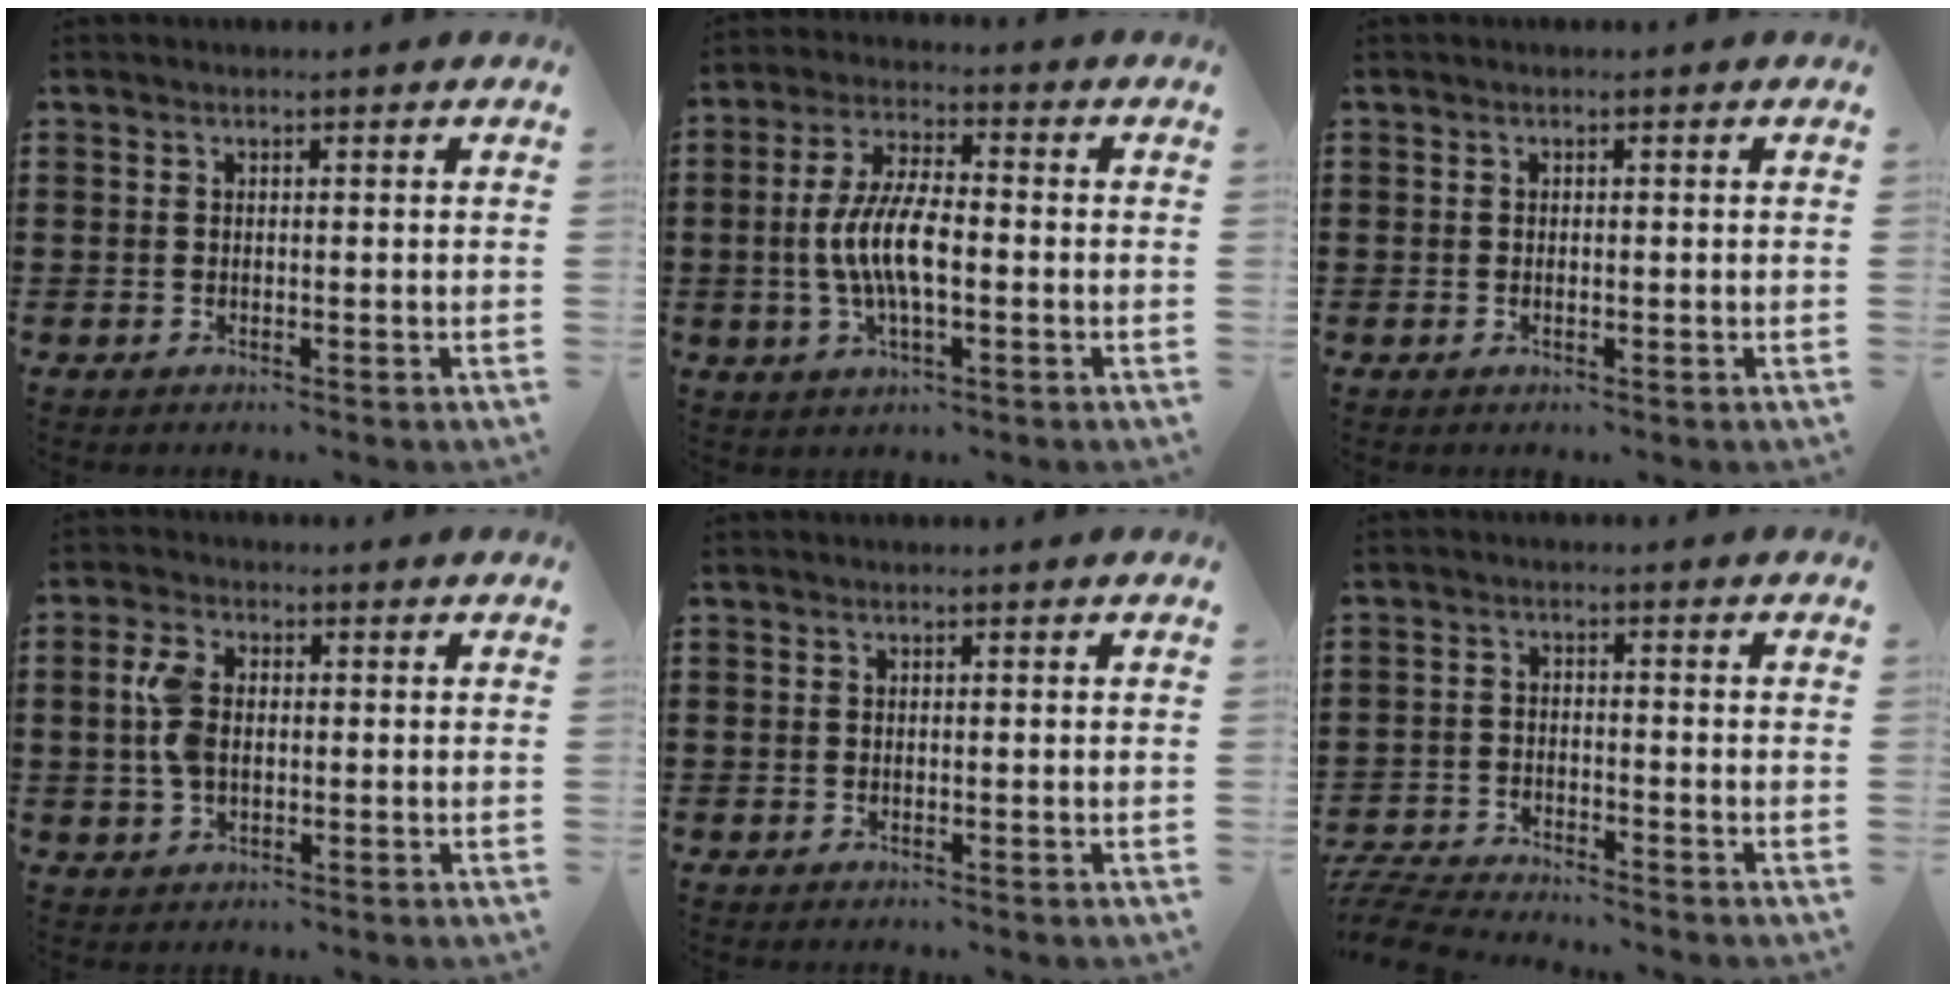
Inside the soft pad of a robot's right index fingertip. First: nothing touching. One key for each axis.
{"total": 8.6, "fx": -1.3, "fy": 3.1, "fz": 7.9, "tx": -0.179, "ty": -0.009, "tz": -0.033}
{"total": 0.6, "fx": -0.1, "fy": 0.3, "fz": 0.5, "tx": -0.011, "ty": -0.001, "tz": -0.001}
{"total": 5.2, "fx": 0.4, "fy": 3.1, "fz": 4.1, "tx": -0.107, "ty": 0.004, "tz": 0.000}
{"total": 0.0}
{"total": 4.5, "fx": -4.5, "fy": 0.2, "fz": 0.5, "tx": -0.030, "ty": -0.007, "tz": -0.097}